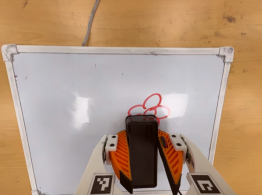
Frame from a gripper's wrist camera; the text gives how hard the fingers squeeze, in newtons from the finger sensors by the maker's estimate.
{"total": 13.4, "left": 14.7, "right": 12.0}